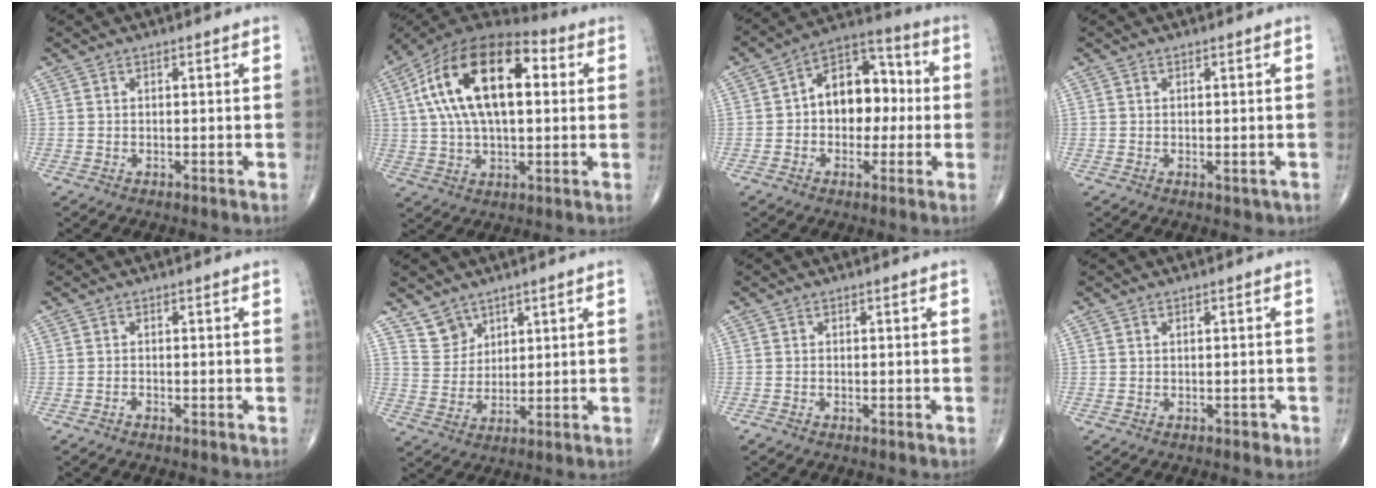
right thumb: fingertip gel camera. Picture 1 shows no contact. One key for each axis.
{"total": 22.9, "fx": 4.9, "fy": 11.5, "fz": 19.2, "tx": -0.341, "ty": 0.021, "tz": 0.072}
{"total": 13.2, "fx": 0.2, "fy": 9.1, "fz": 9.6, "tx": -0.104, "ty": 0.039, "tz": -0.009}
{"total": 1.5, "fx": -0.4, "fy": 0.9, "fz": 1.1, "tx": -0.012, "ty": -0.001, "tz": 0.000}
{"total": 0.6, "fx": -0.5, "fy": 0.2, "fz": 0.3, "tx": -0.007, "ty": 0.003, "tz": -0.011}
{"total": 5.0, "fx": 3.8, "fy": 3.2, "fz": 0.5, "tx": 0.017, "ty": -0.033, "tz": 0.078}
{"total": 0.6, "fx": -0.5, "fy": 0.2, "fz": 0.4, "tx": -0.012, "ty": 0.000, "tz": -0.010}
{"total": 0.8, "fx": -0.4, "fy": 0.6, "fz": 0.5, "tx": -0.003, "ty": 0.001, "tz": -0.005}